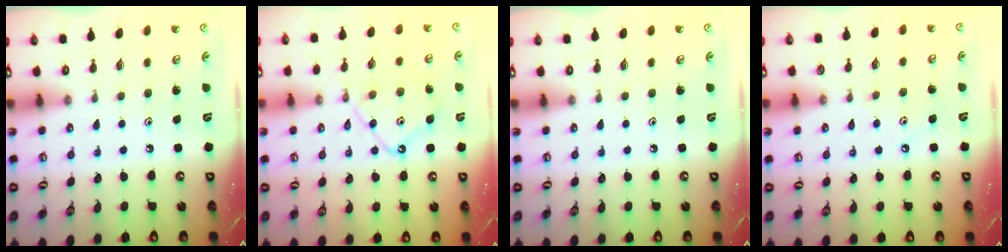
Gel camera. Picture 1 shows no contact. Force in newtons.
{"total": 12.0, "press": 11.9, "slide": 1.2}
{"total": 0.0}
{"total": 3.3, "press": 3.2, "slide": 0.5}